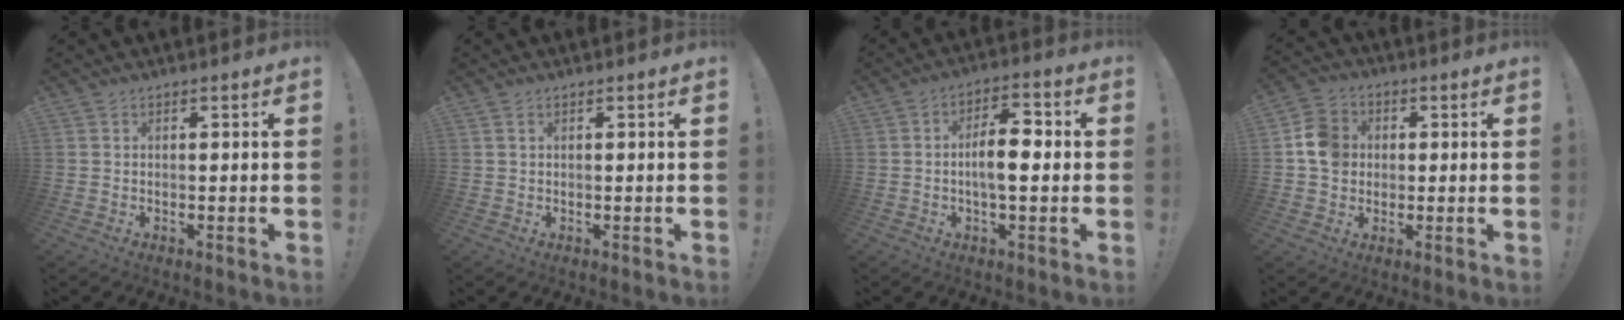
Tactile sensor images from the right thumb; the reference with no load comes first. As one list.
[{"total": 0.9, "force": [0.5, 0.4, 0.6], "torque": [-0.014, 0.002, 0.009]}, {"total": 8.9, "force": [-0.6, 3.7, 8.0], "torque": [-0.124, 0.005, -0.017]}, {"total": 8.6, "force": [0.7, 7.7, 3.8], "torque": [-0.056, 0.018, 0.020]}]